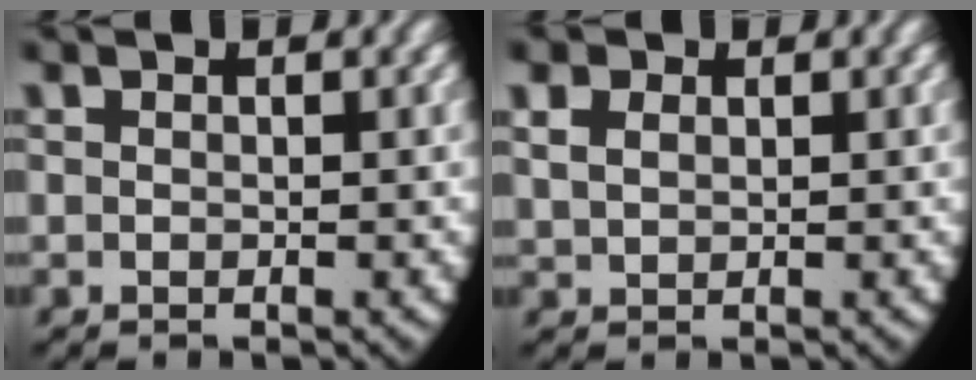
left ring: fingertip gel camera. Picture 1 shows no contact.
{"total": 2.0, "force": [1.0, 1.3, 1.0], "torque": [-0.027, -0.005, 0.030]}